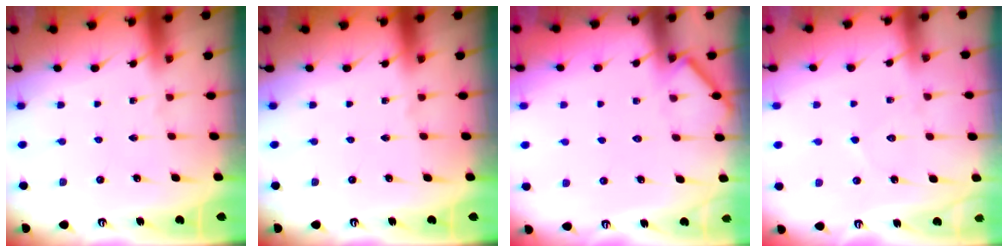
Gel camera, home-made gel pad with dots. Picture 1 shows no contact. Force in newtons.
{"total": 0.0}
{"total": 2.8, "press": 2.8, "slide": 0.4}
{"total": 4.8, "press": 4.8, "slide": 0.5}